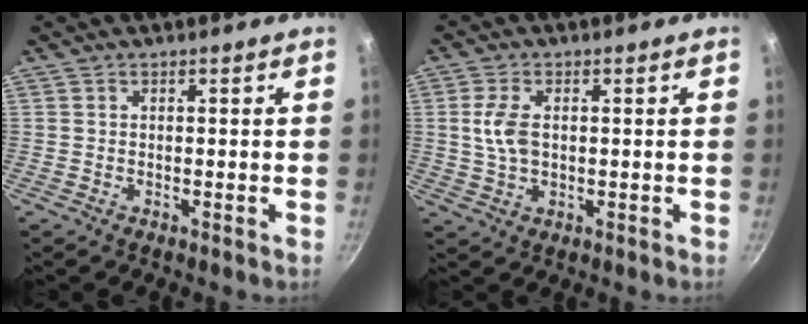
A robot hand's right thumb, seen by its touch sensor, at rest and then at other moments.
{"total": 5.8, "force": [0.7, 3.5, 4.6], "torque": [-0.091, 0.003, 0.012]}